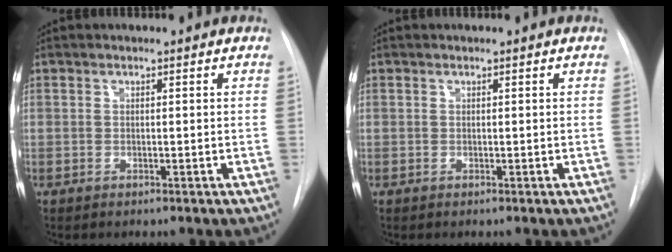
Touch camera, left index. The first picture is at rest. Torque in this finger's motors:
{"motor_torque": [0.04, 0.01, 0.00, 0.00]}